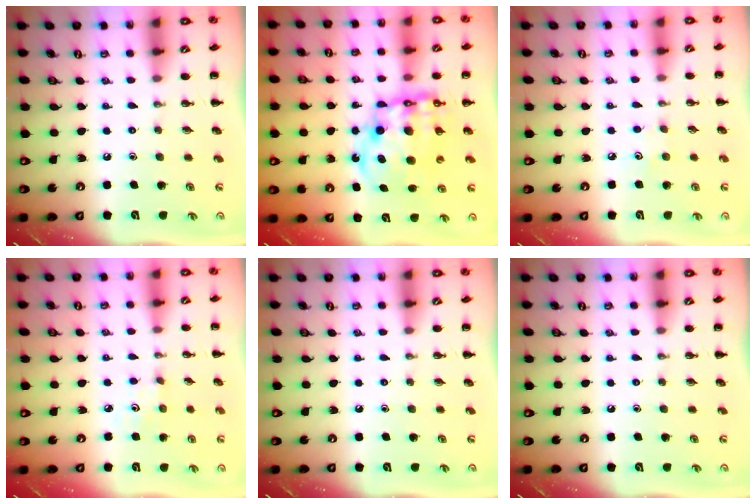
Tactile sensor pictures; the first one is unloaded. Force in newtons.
{"total": 14.3, "press": 13.8, "slide": 3.4}
{"total": 3.0, "press": 2.9, "slide": 0.8}
{"total": 2.8, "press": 2.7, "slide": 0.7}
{"total": 0.0}
{"total": 0.0}